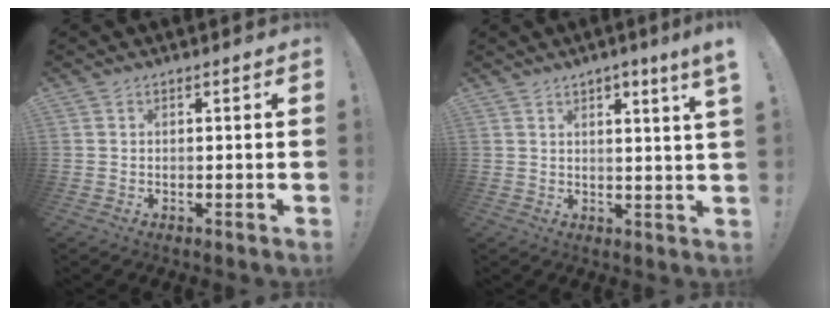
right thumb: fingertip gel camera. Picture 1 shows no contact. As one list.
[{"total": 4.6, "force": [2.5, -0.7, 3.8], "torque": [-0.046, -0.018, 0.034]}]